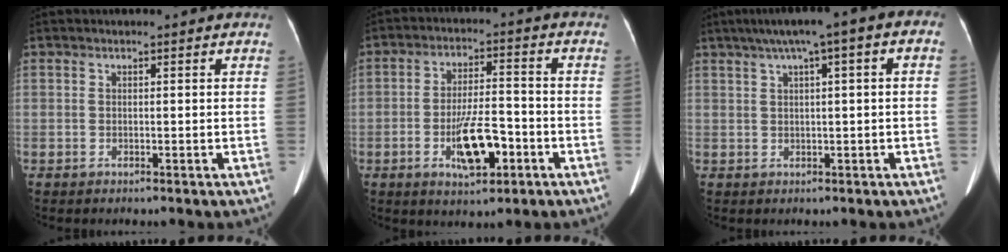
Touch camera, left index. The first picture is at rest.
{"total": 8.5, "force": [-3.5, 2.7, 7.3], "torque": [-0.139, 0.002, -0.057]}
{"total": 8.9, "force": [3.4, 1.3, 8.2], "torque": [-0.122, 0.041, 0.042]}